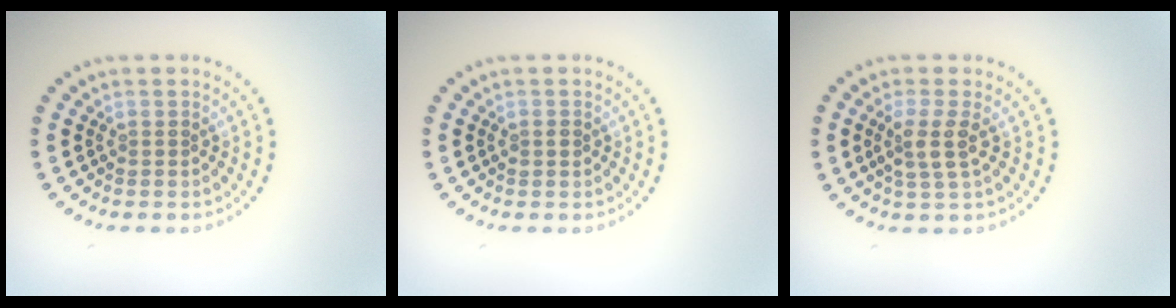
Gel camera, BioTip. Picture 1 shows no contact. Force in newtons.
{"total": 1.0, "press": 0.9, "slide": 0.3}
{"total": 2.4, "press": 2.0, "slide": 1.3}